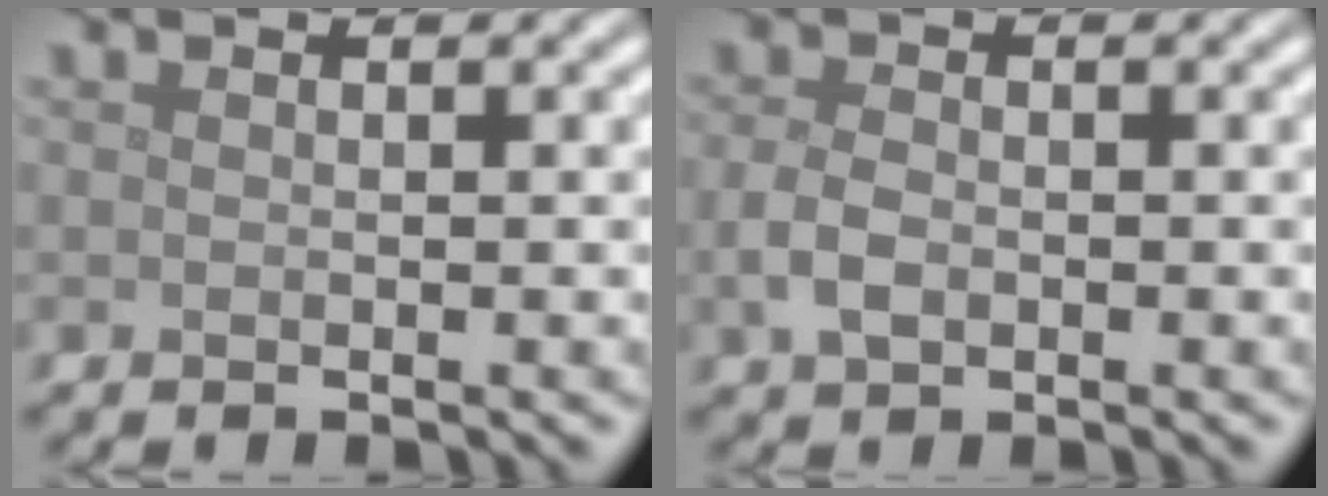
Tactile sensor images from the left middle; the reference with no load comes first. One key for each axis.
{"total": 2.4, "fx": -0.5, "fy": 1.6, "fz": 1.7, "tx": -0.040, "ty": -0.003, "tz": -0.012}